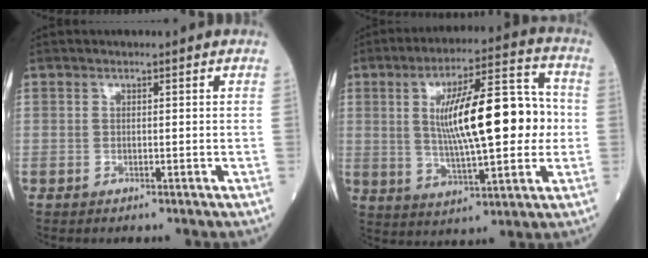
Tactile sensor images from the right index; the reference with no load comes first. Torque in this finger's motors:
{"motor_torque": [0.65, 0.01, 0.48, 0.21]}